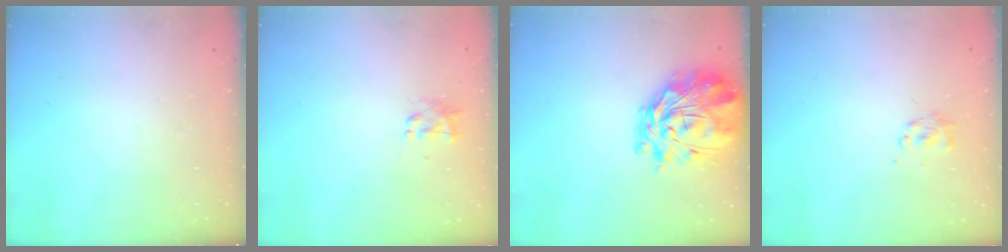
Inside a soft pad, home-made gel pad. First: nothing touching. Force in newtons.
{"total": 2.2, "press": 2.2, "slide": 0.4}
{"total": 4.5, "press": 4.0, "slide": 2.1}
{"total": 2.8, "press": 2.7, "slide": 0.8}